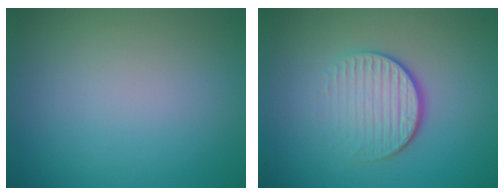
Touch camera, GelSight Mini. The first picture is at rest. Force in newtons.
{"total": 4.0, "press": 2.6, "slide": 3.1}